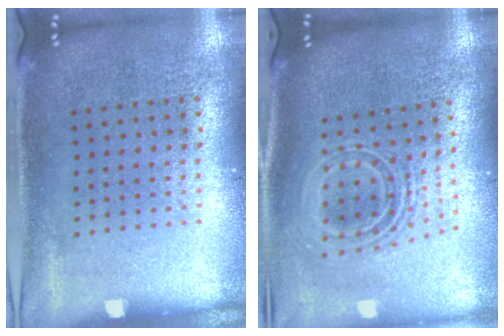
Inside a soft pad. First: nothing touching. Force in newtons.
{"total": 2.2, "press": 1.5, "slide": 1.5}